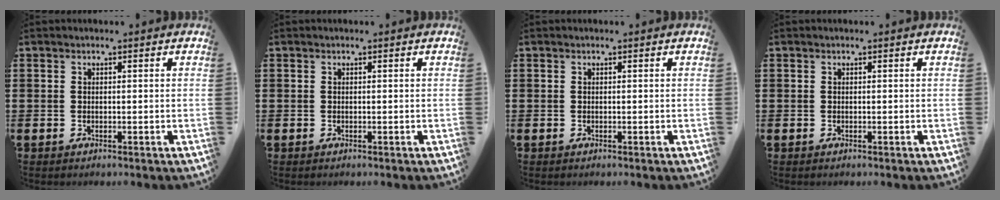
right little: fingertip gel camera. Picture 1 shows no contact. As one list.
[{"total": 0.0}, {"total": 0.0}, {"total": 0.0}]